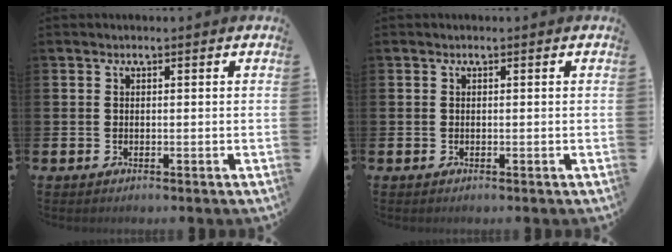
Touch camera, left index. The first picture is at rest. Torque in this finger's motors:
{"motor_torque": [0.00, 0.00, -0.01, 0.00]}